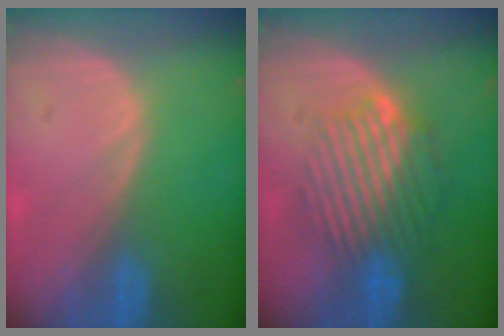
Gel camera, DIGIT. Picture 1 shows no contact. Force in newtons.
{"total": 9.1, "press": 8.1, "slide": 4.3}